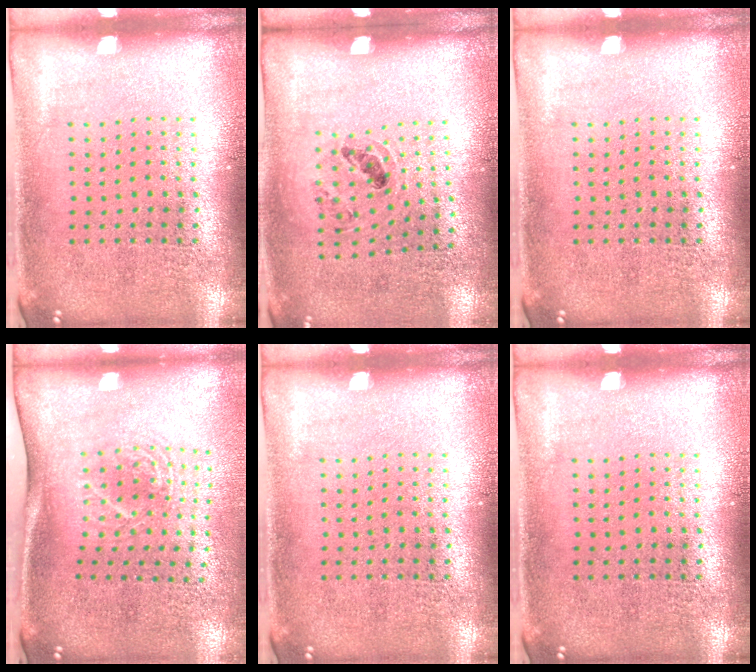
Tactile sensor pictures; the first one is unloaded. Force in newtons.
{"total": 1.0, "press": 0.8, "slide": 0.5}
{"total": 0.0}
{"total": 1.9, "press": 1.3, "slide": 1.4}
{"total": 0.0}
{"total": 0.0}